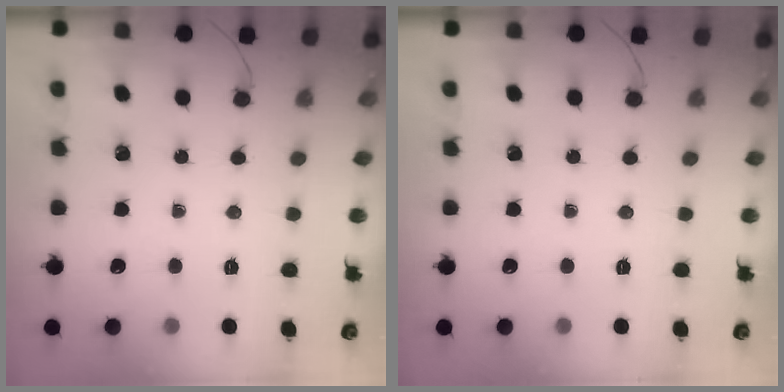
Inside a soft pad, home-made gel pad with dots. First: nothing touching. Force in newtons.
{"total": 0.0}